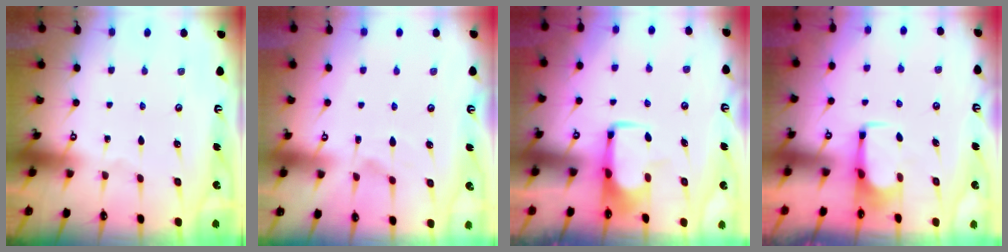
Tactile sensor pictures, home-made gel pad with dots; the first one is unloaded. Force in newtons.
{"total": 2.5, "press": 2.2, "slide": 1.2}
{"total": 2.0, "press": 1.9, "slide": 0.5}
{"total": 2.9, "press": 2.9, "slide": 0.5}